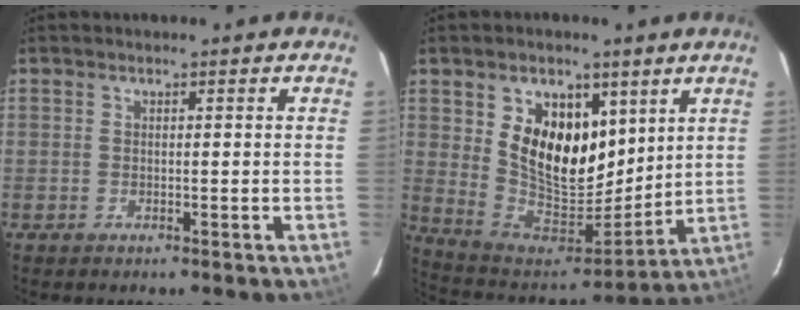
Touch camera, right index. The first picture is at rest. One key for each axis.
{"total": 16.1, "fx": 6.1, "fy": 10.5, "fz": 10.6, "tx": -0.202, "ty": -0.006, "tz": 0.126}